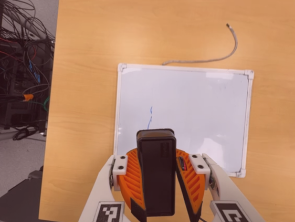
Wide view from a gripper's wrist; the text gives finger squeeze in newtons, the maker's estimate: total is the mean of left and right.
{"total": 11.0, "left": 10.6, "right": 11.4}